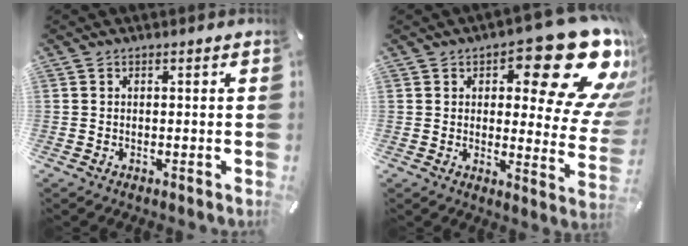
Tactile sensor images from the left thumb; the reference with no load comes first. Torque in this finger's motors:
{"motor_torque": [2.87, 2.13, 1.92, -0.85, 0.16]}